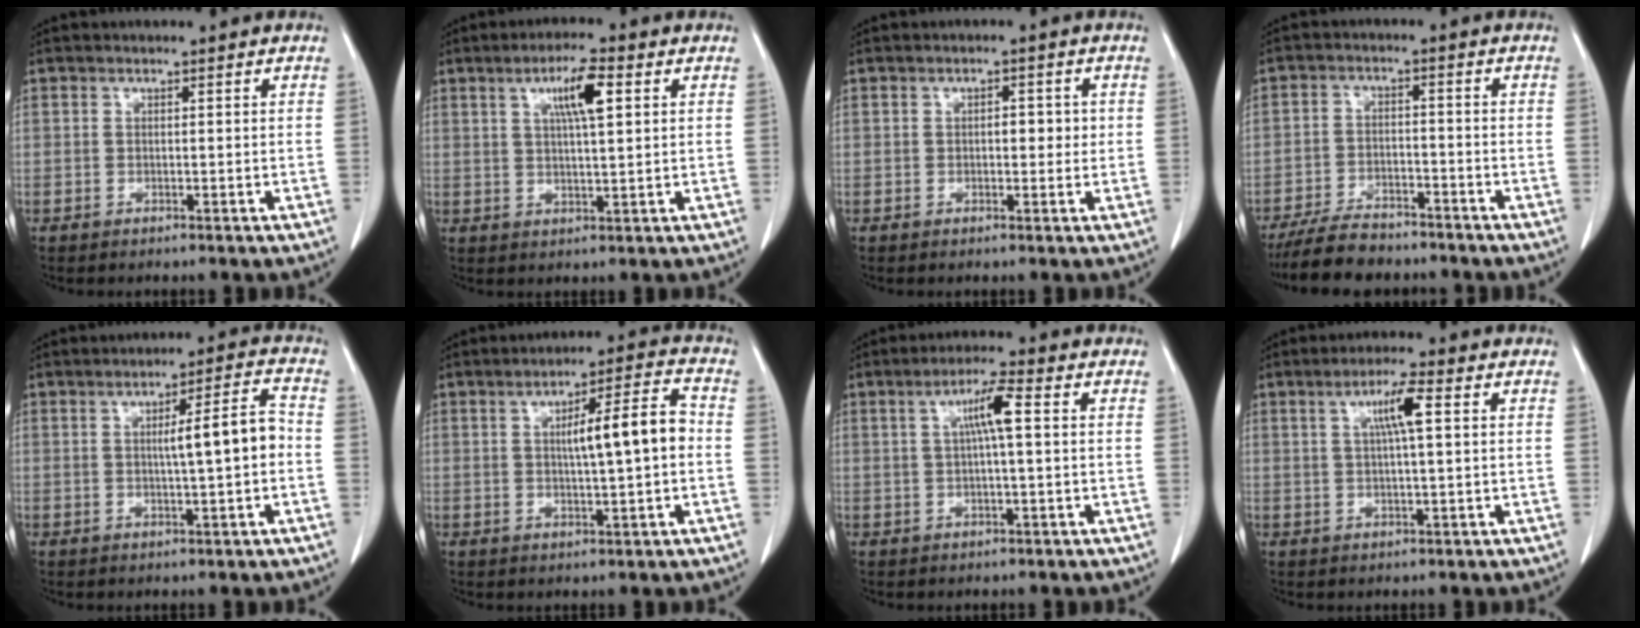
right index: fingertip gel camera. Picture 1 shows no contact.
{"total": 6.7, "force": [2.6, 0.9, 6.1], "torque": [-0.108, 0.007, 0.044]}
{"total": 2.7, "force": [0.2, 1.4, 2.3], "torque": [-0.028, 0.007, 0.002]}
{"total": 8.6, "force": [-7.5, 2.8, 3.1], "torque": [-0.052, -0.014, -0.129]}
{"total": 7.1, "force": [-0.2, 0.3, 7.1], "torque": [-0.102, 0.012, -0.004]}
{"total": 9.0, "force": [0.4, 0.9, 8.9], "torque": [-0.132, 0.018, 0.004]}
{"total": 5.4, "force": [1.2, 0.5, 5.2], "torque": [-0.092, 0.013, 0.020]}
{"total": 5.3, "force": [1.6, 0.4, 5.0], "torque": [-0.088, 0.005, 0.026]}